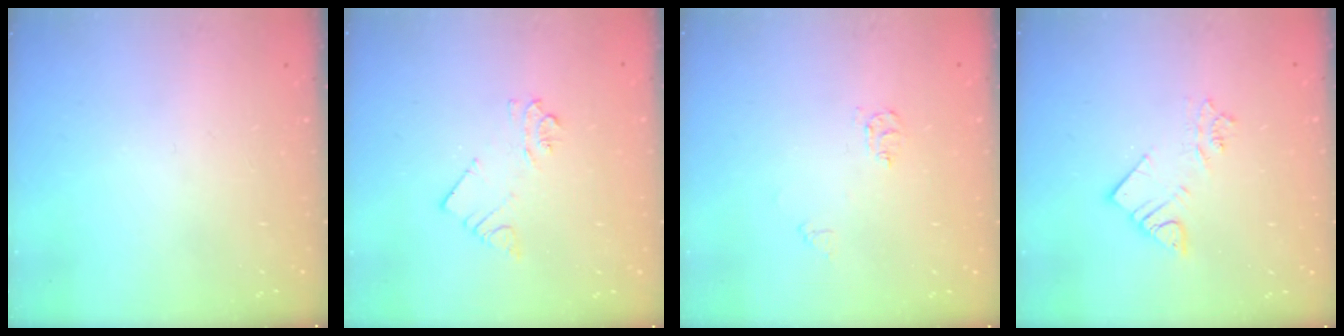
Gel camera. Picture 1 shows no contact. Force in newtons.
{"total": 4.3, "press": 4.3, "slide": 0.3}
{"total": 5.5, "press": 5.4, "slide": 0.6}
{"total": 5.1, "press": 5.1, "slide": 0.3}